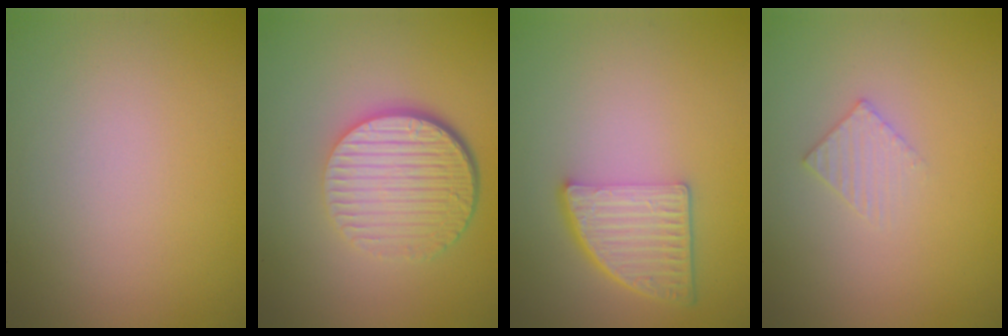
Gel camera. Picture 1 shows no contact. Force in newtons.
{"total": 6.6, "press": 4.4, "slide": 4.9}
{"total": 5.0, "press": 3.7, "slide": 3.4}
{"total": 1.4, "press": 1.4, "slide": 0.2}